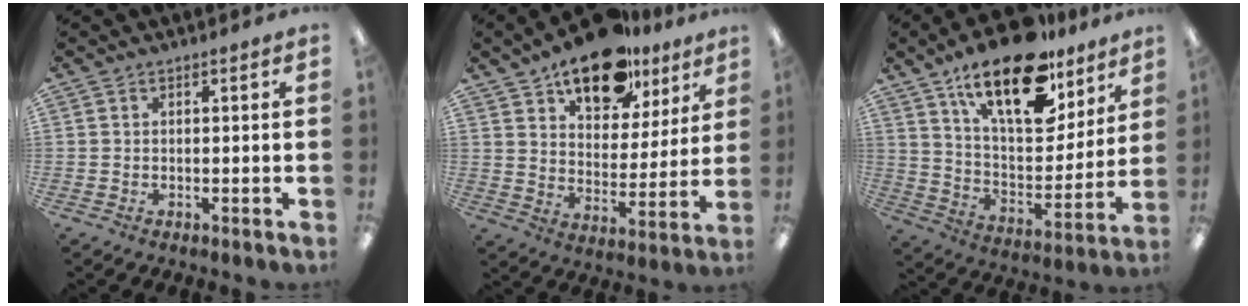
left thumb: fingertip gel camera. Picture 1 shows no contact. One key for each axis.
{"total": 17.7, "fx": 12.6, "fy": 8.9, "fz": 8.7, "tx": -0.130, "ty": -0.068, "tz": 0.219}
{"total": 21.9, "fx": 15.1, "fy": 9.1, "fz": 13.1, "tx": -0.214, "ty": -0.090, "tz": 0.261}